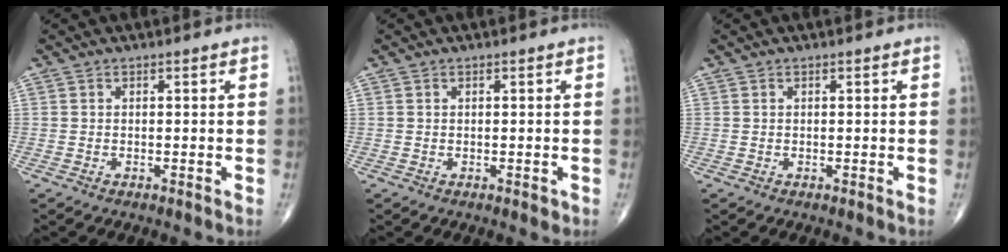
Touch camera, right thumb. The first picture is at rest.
{"total": 0.8, "force": [-0.3, 0.5, 0.6], "torque": [-0.005, -0.001, -0.003]}
{"total": 0.0}